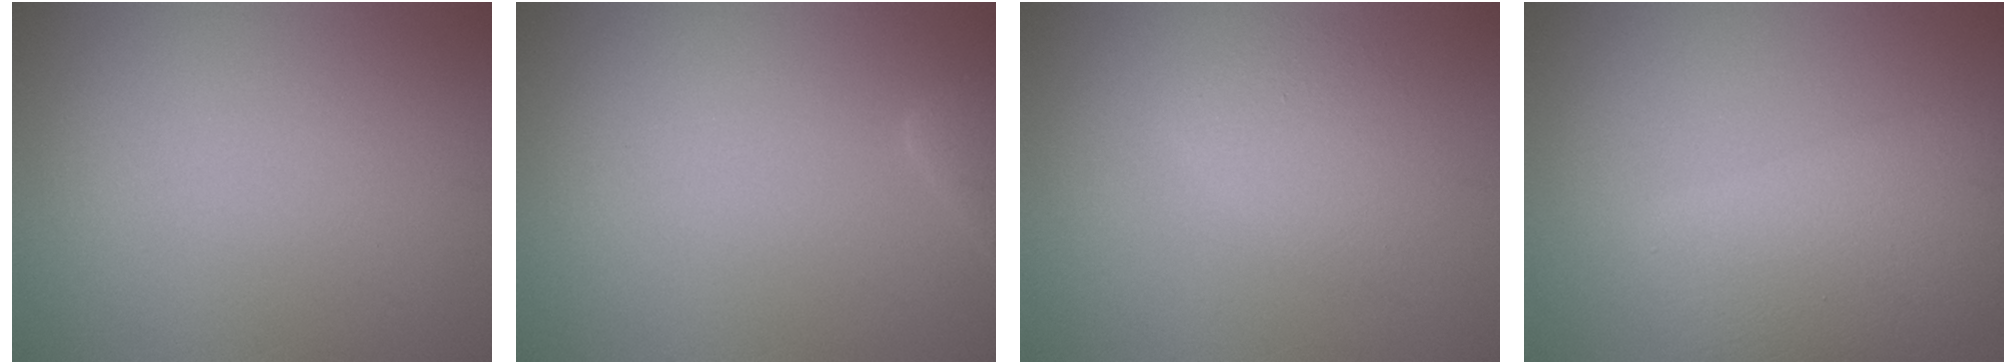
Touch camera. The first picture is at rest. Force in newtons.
{"total": 1.8, "press": 1.8, "slide": 0.2}
{"total": 2.4, "press": 2.4, "slide": 0.1}
{"total": 6.2, "press": 6.2, "slide": 0.2}